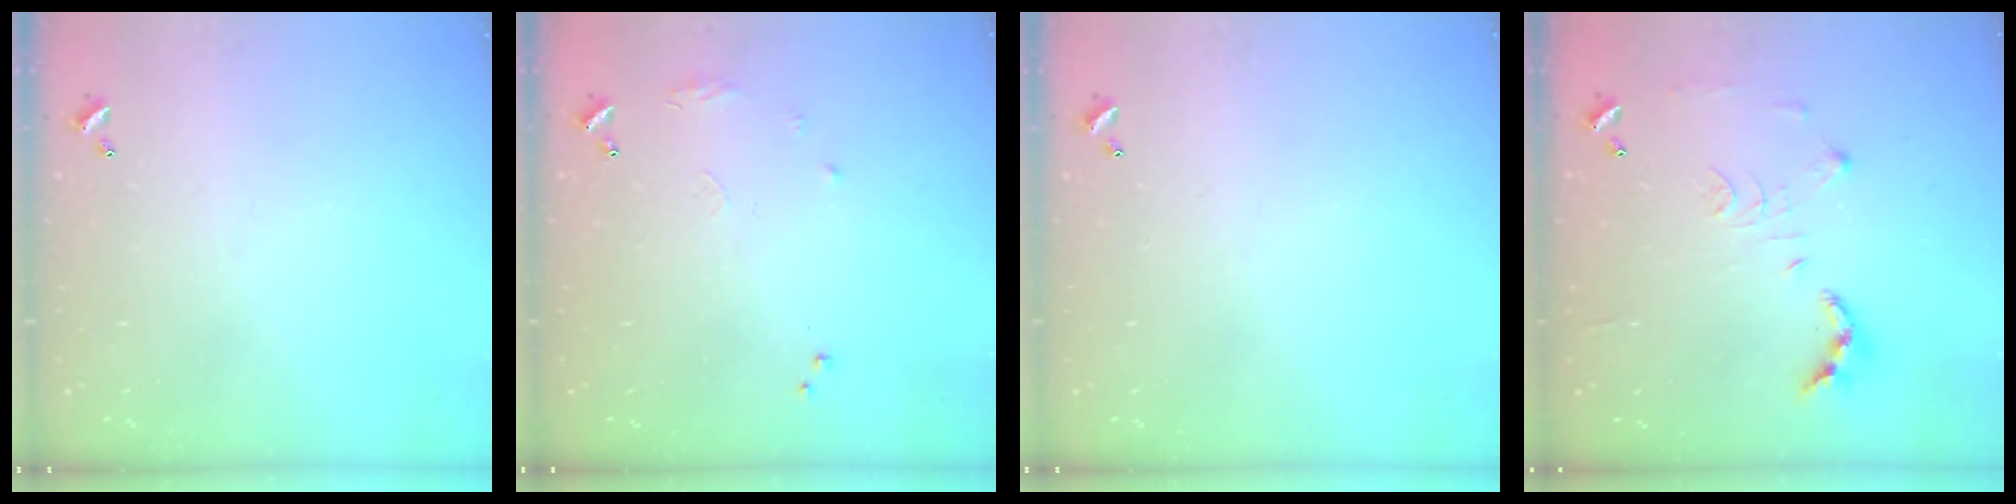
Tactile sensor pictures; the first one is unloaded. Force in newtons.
{"total": 7.4, "press": 7.4, "slide": 0.8}
{"total": 0.0}
{"total": 10.2, "press": 10.1, "slide": 0.9}